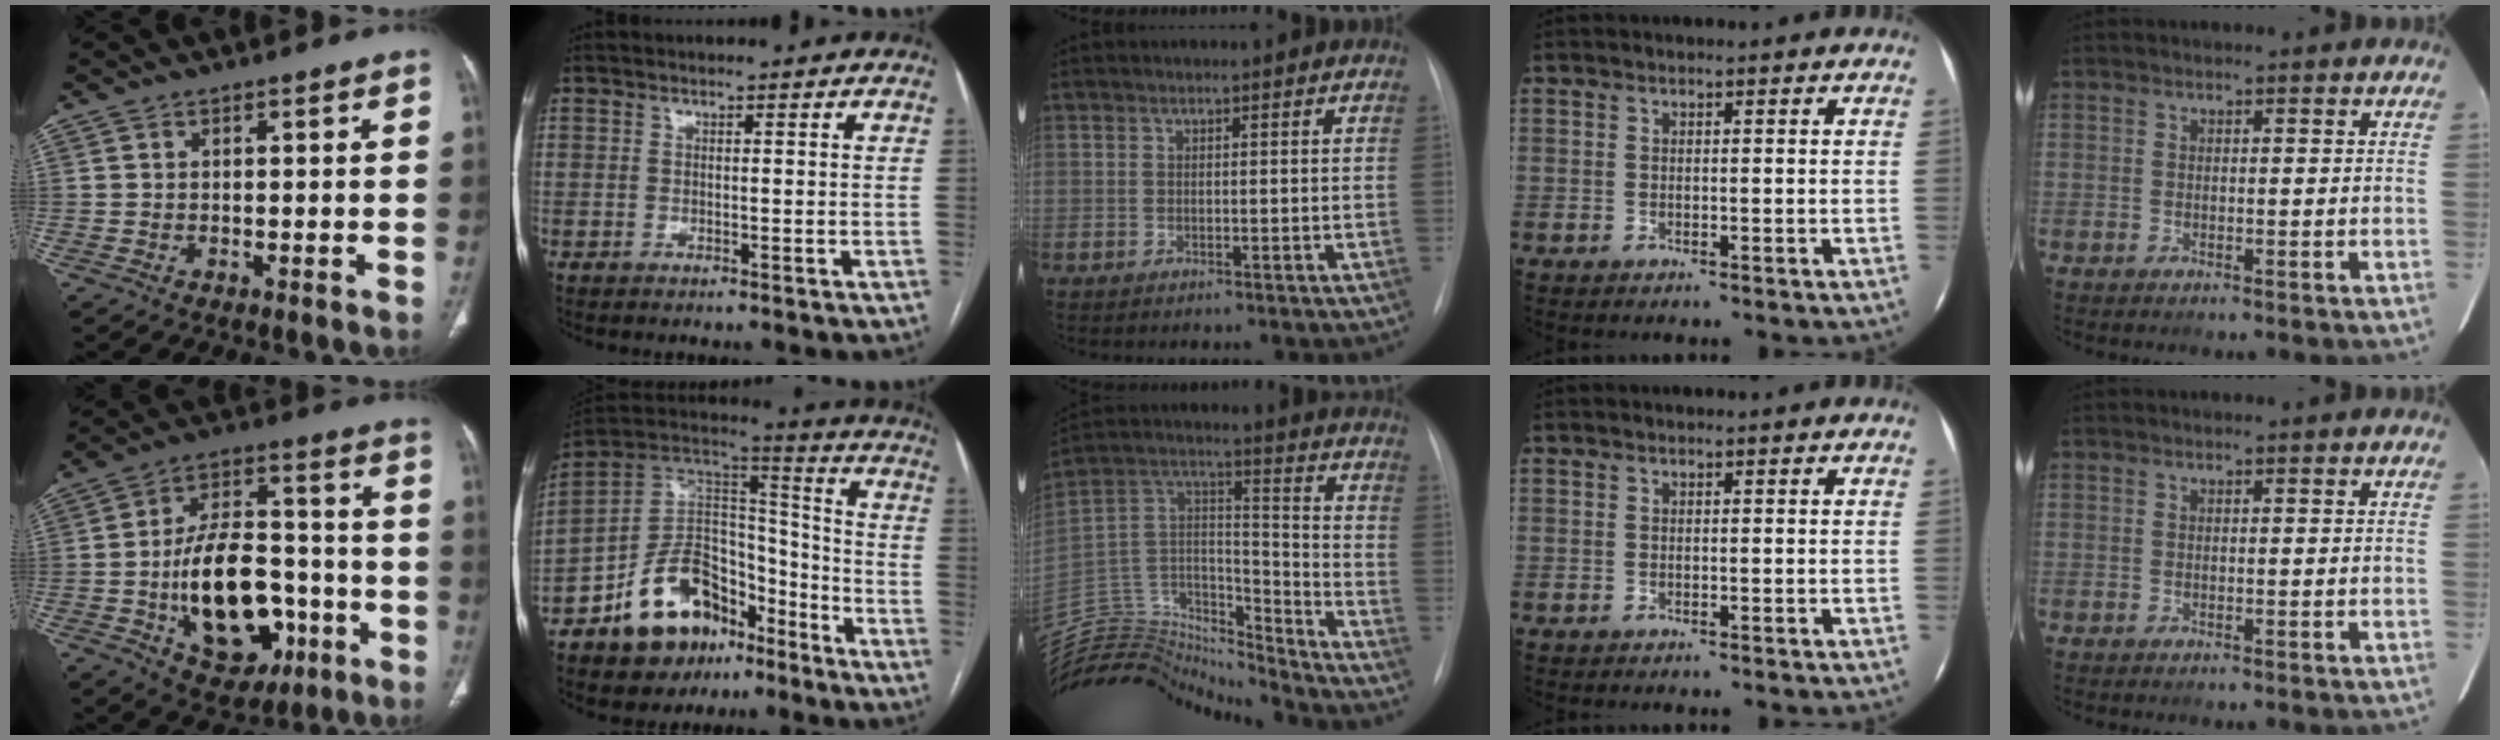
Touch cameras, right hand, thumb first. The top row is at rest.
{"thumb": {"total": 20.7, "force": [-5.7, 12.3, 15.6], "torque": [-0.216, 0.039, -0.075]}, "index": {"total": 17.4, "force": [-10.6, 10.2, 9.2], "torque": [-0.162, 0.052, -0.175]}, "middle": {"total": 20.5, "force": [-20.1, 3.0, 2.9], "torque": [-0.057, 0.061, -0.337]}}